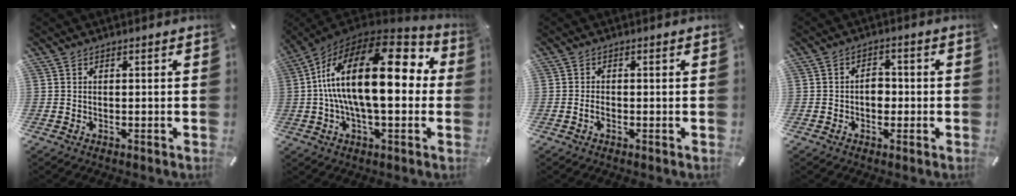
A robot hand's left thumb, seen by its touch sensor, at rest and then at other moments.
{"total": 25.9, "force": [3.2, 11.4, 23.1], "torque": [-0.428, -0.023, 0.044]}
{"total": 1.3, "force": [-0.4, 0.7, 1.0], "torque": [-0.019, 0.001, -0.008]}
{"total": 4.3, "force": [-0.5, 3.0, 2.9], "torque": [-0.040, 0.004, -0.015]}